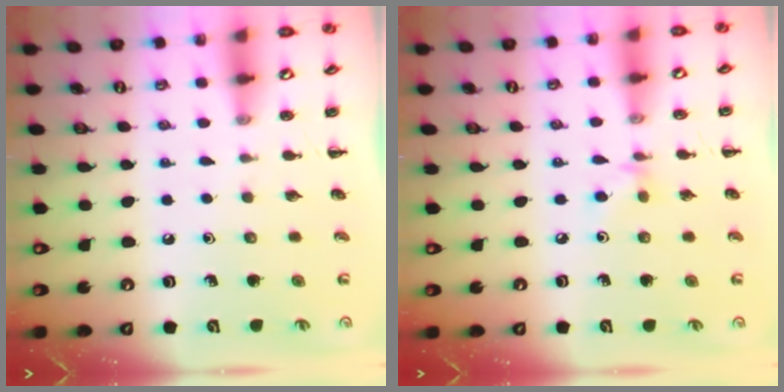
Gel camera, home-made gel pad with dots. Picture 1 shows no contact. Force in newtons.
{"total": 4.2, "press": 3.9, "slide": 1.5}